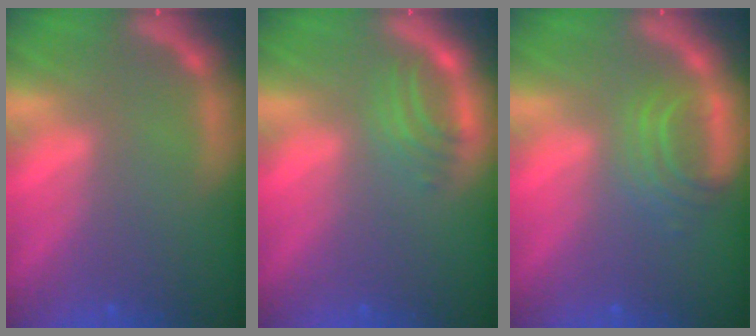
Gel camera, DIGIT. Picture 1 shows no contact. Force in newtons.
{"total": 2.5}
{"total": 3.5}